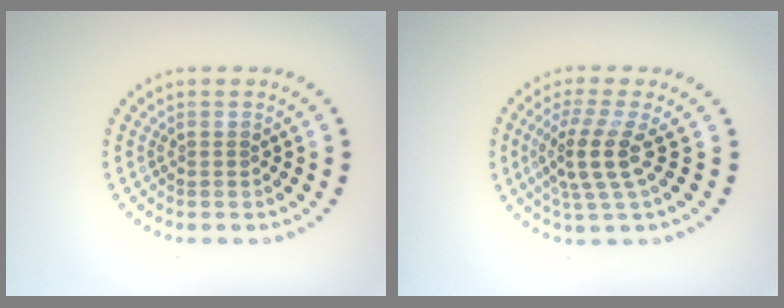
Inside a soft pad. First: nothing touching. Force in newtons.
{"total": 3.6, "press": 2.7, "slide": 2.5}